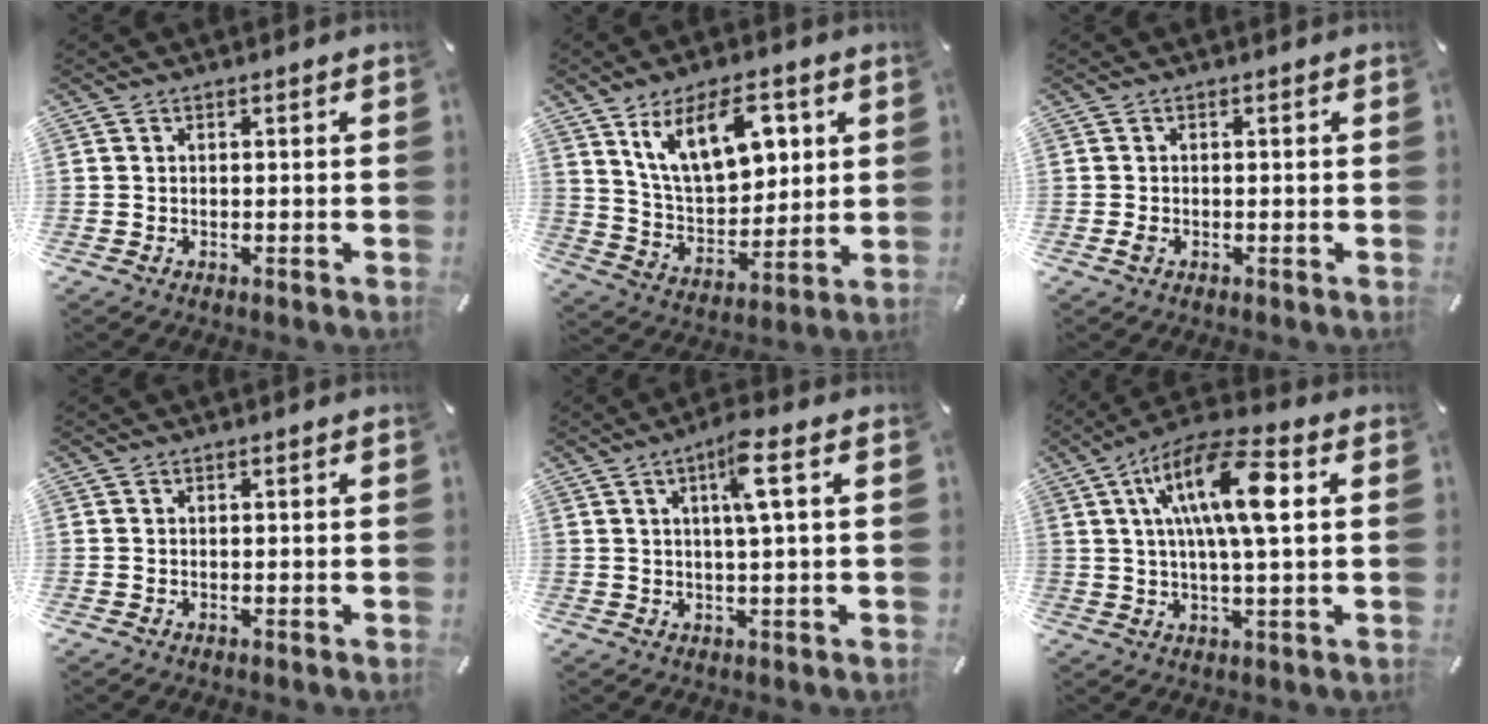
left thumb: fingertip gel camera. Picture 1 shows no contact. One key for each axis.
{"total": 16.4, "fx": 8.1, "fy": 9.3, "fz": 10.8, "tx": -0.189, "ty": -0.022, "tz": 0.145}
{"total": 1.3, "fx": -0.4, "fy": 0.7, "fz": 1.0, "tx": -0.026, "ty": -0.002, "tz": -0.009}
{"total": 0.0}
{"total": 7.2, "fx": 2.3, "fy": 0.7, "fz": 6.8, "tx": -0.127, "ty": -0.002, "tz": 0.033}
{"total": 15.3, "fx": 3.9, "fy": 4.3, "fz": 14.1, "tx": -0.260, "ty": 0.001, "tz": 0.059}